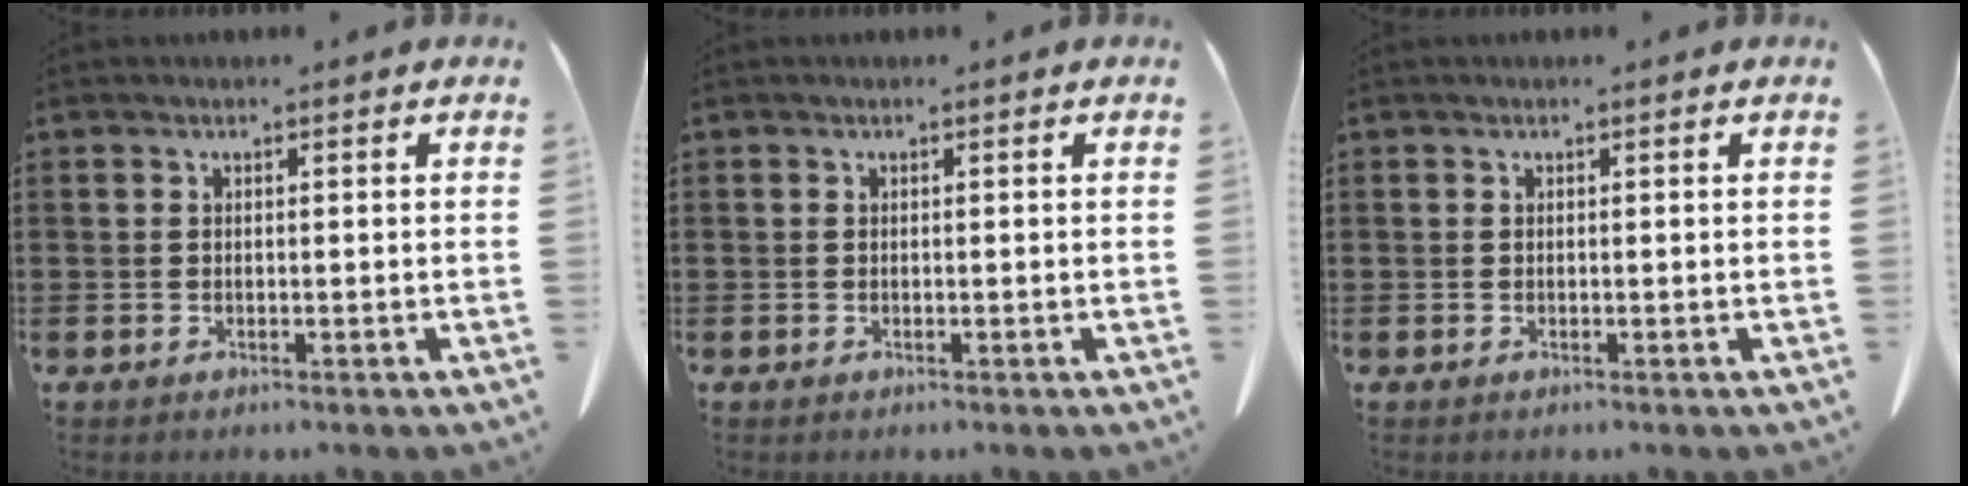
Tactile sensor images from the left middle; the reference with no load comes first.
{"total": 0.0}
{"total": 0.0}